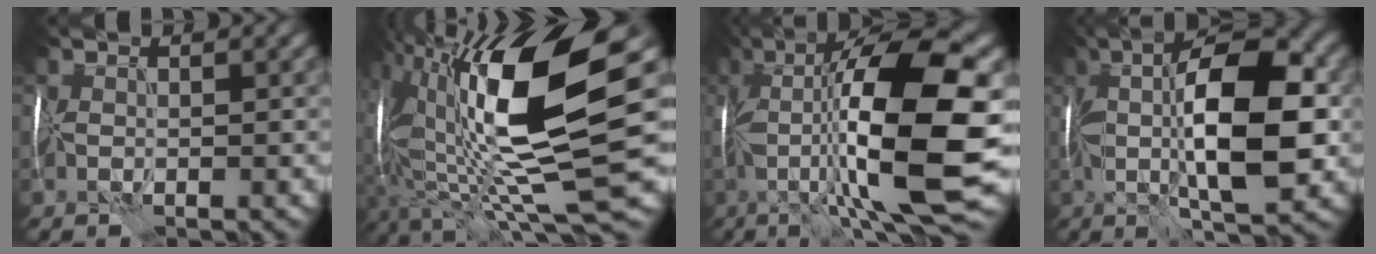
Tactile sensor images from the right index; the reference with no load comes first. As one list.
[{"total": 15.4, "force": [0.5, 4.7, 14.6], "torque": [-0.268, -0.004, 0.009]}, {"total": 16.0, "force": [-0.9, 4.0, 15.5], "torque": [-0.257, 0.020, -0.008]}, {"total": 11.8, "force": [0.5, 4.0, 11.1], "torque": [-0.185, 0.007, 0.009]}]